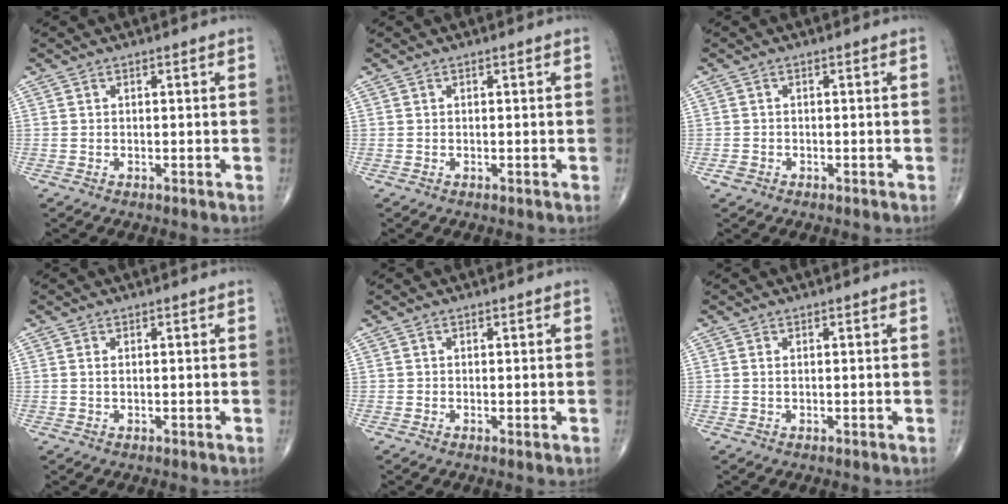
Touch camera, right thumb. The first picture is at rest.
{"total": 0.0}
{"total": 1.2, "force": [-0.7, 0.9, 0.3], "torque": [-0.004, 0.003, -0.015]}
{"total": 0.7, "force": [0.1, 0.3, 0.6], "torque": [-0.016, 0.002, 0.004]}
{"total": 0.5, "force": [0.0, 0.2, 0.5], "torque": [-0.011, -0.004, -0.001]}
{"total": 0.5, "force": [0.1, 0.2, 0.4], "torque": [-0.013, 0.003, 0.003]}